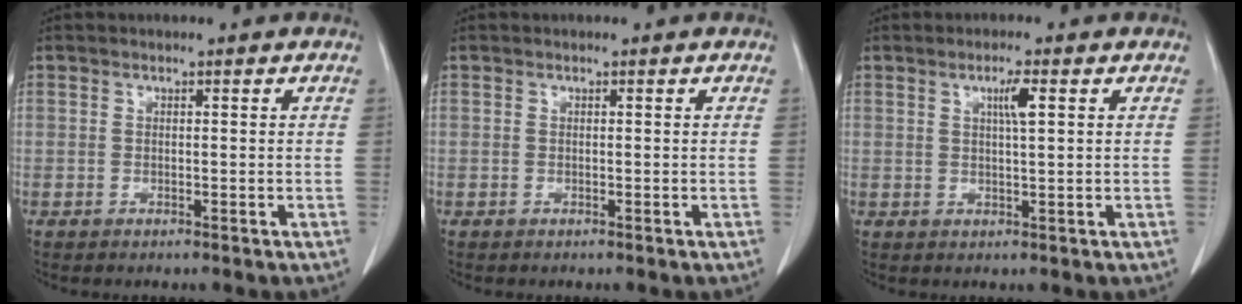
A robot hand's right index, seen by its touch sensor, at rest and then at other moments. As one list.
[{"total": 0.0}, {"total": 2.9, "force": [1.1, 0.0, 2.7], "torque": [-0.048, 0.000, 0.018]}]